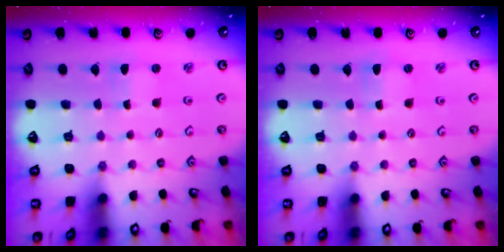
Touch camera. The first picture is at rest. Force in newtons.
{"total": 0.0}